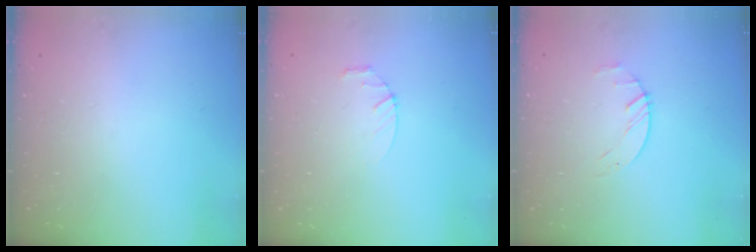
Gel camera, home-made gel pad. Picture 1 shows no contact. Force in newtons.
{"total": 2.8, "press": 2.8, "slide": 0.4}
{"total": 2.2, "press": 2.2, "slide": 0.4}